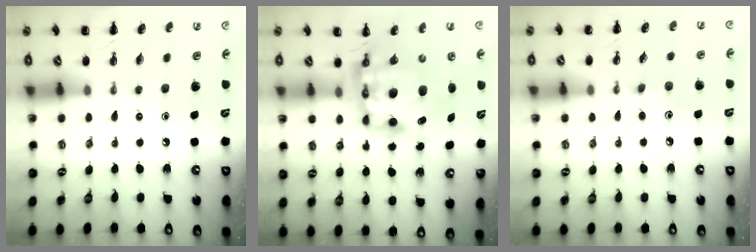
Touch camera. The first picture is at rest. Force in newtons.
{"total": 11.5, "press": 11.2, "slide": 2.7}
{"total": 6.3, "press": 6.0, "slide": 2.0}